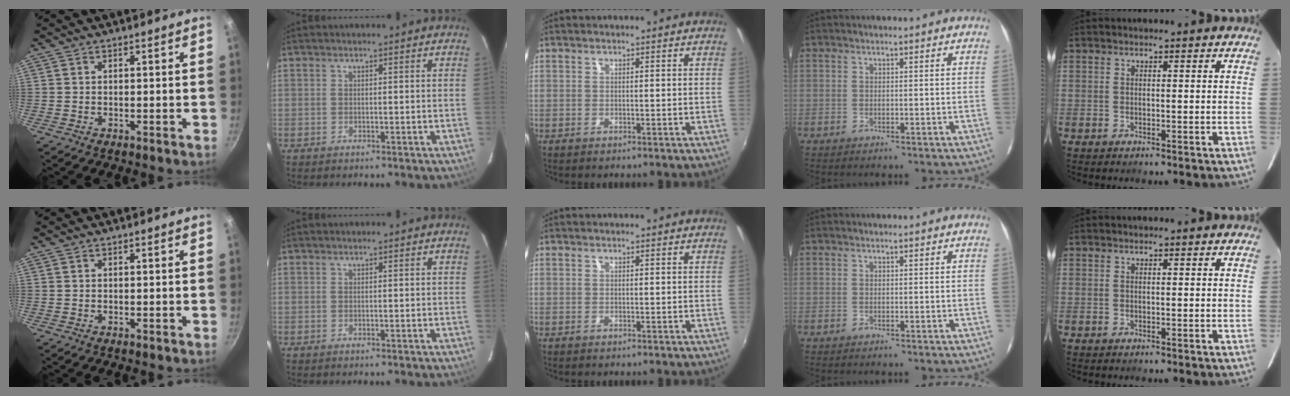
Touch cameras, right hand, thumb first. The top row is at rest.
{}